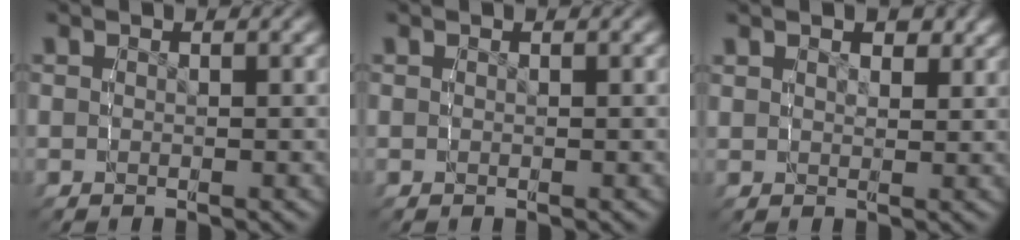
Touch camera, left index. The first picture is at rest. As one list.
[{"total": 0.0}, {"total": 1.9, "force": [1.5, 0.7, 0.8], "torque": [-0.002, -0.005, 0.032]}]